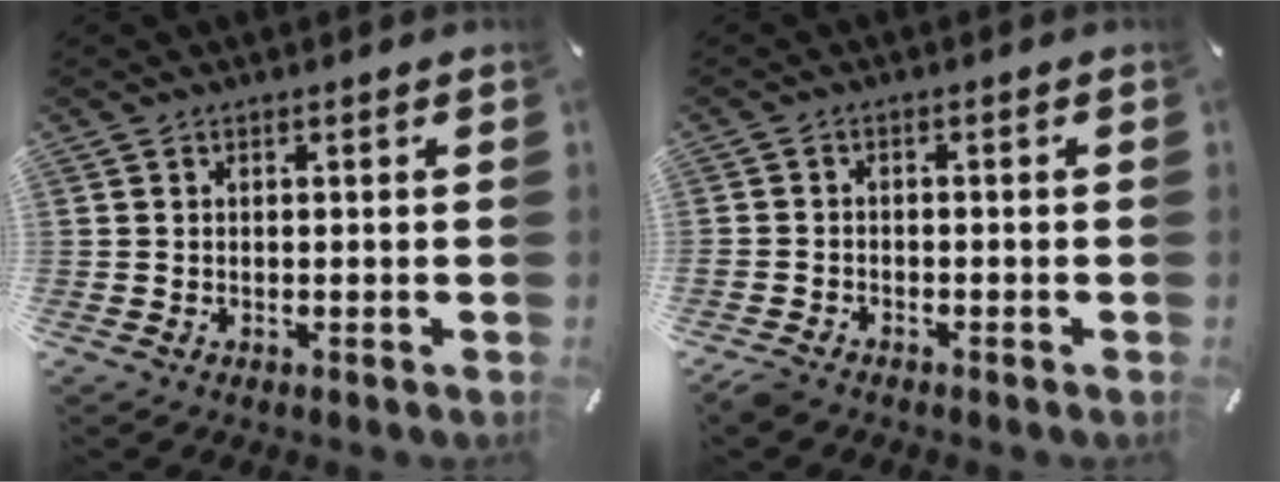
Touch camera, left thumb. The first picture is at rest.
{"total": 2.3, "force": [-1.9, 1.2, 0.7], "torque": [-0.024, 0.007, -0.043]}